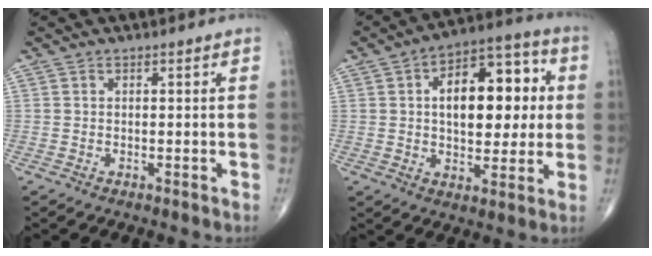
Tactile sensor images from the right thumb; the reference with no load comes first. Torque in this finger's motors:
{"motor_torque": [-0.93, 1.56, 0.90, 0.60, 0.10]}